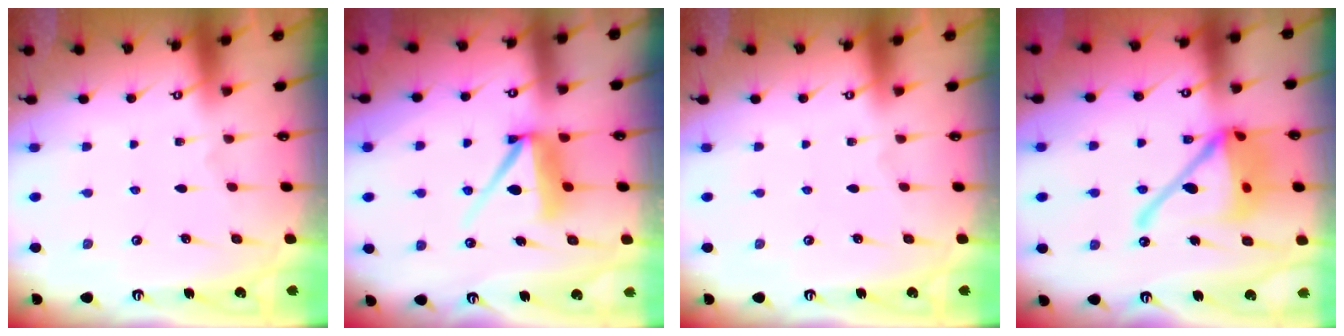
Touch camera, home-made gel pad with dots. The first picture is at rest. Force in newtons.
{"total": 9.6, "press": 9.5, "slide": 1.0}
{"total": 0.0}
{"total": 18.8, "press": 18.6, "slide": 3.0}